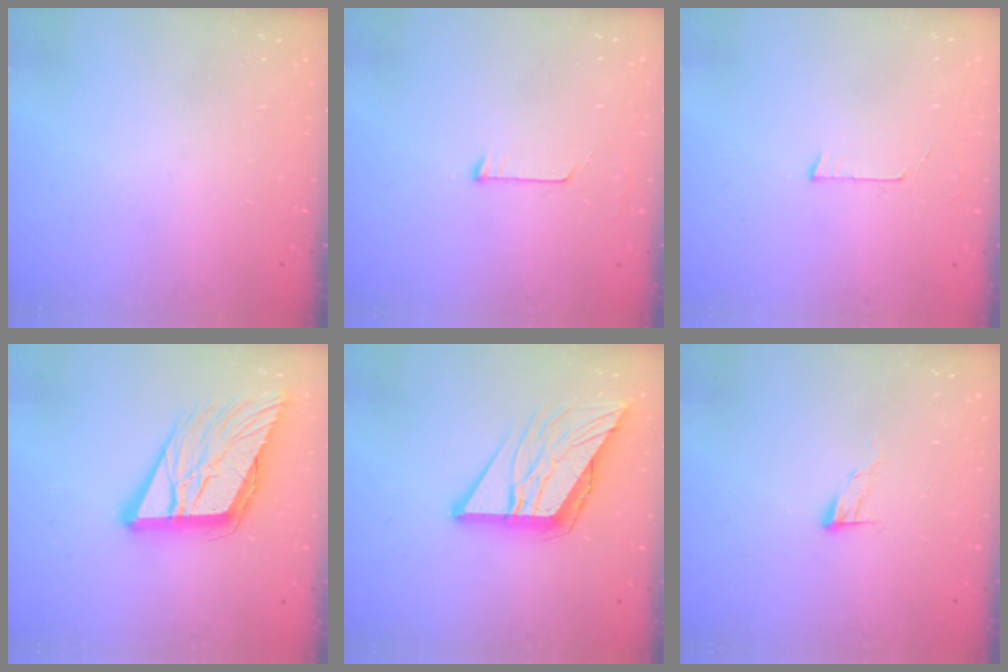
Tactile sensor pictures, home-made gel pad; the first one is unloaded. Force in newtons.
{"total": 3.9, "press": 3.9, "slide": 0.4}
{"total": 3.2, "press": 3.2, "slide": 0.2}
{"total": 17.4, "press": 16.8, "slide": 4.4}
{"total": 13.7, "press": 13.6, "slide": 1.6}
{"total": 6.2, "press": 6.2, "slide": 0.6}